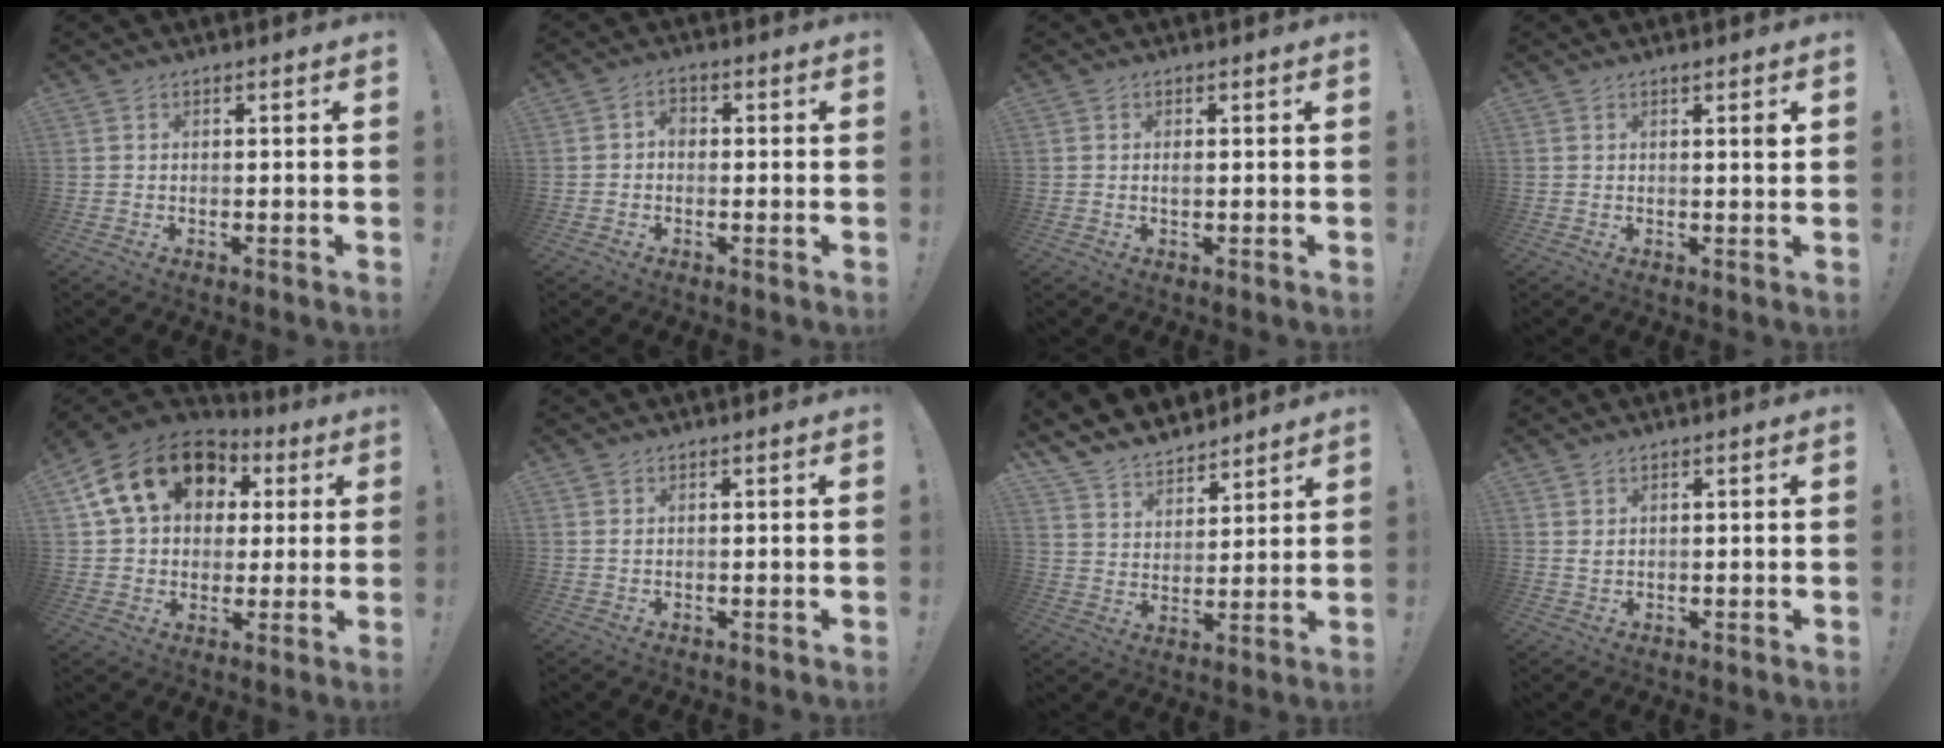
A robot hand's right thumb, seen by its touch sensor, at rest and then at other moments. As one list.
[{"total": 2.7, "force": [-0.7, 1.9, 1.8], "torque": [-0.032, 0.009, -0.014]}, {"total": 0.7, "force": [0.1, 0.5, 0.6], "torque": [-0.005, -0.001, 0.000]}, {"total": 1.6, "force": [0.9, -0.2, 1.3], "torque": [-0.015, -0.005, 0.012]}, {"total": 19.9, "force": [7.5, 14.3, 11.6], "torque": [-0.190, -0.011, 0.141]}, {"total": 0.6, "force": [0.4, 0.4, 0.3], "torque": [-0.006, 0.001, 0.007]}, {"total": 8.4, "force": [7.4, 3.8, 1.1], "torque": [-0.042, -0.066, 0.146]}, {"total": 1.4, "force": [0.9, 0.5, 0.9], "torque": [-0.014, -0.003, 0.015]}]